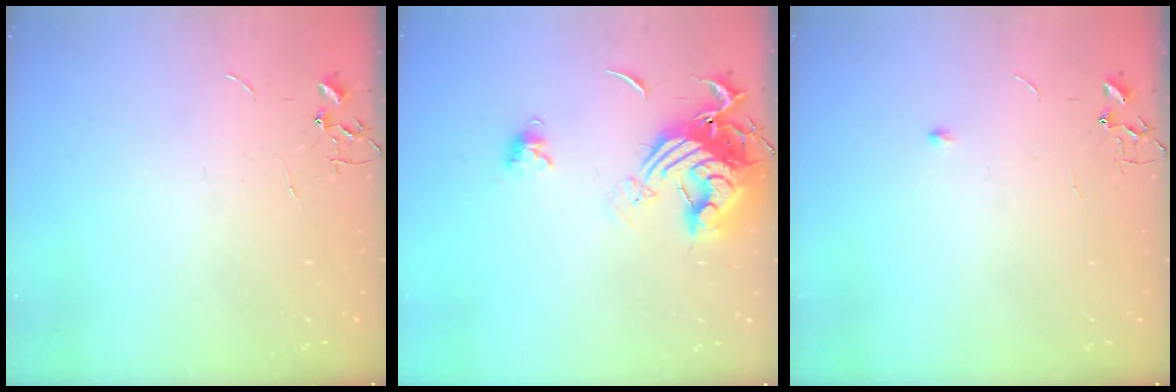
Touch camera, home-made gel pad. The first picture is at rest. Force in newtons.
{"total": 15.0, "press": 14.9, "slide": 1.6}
{"total": 4.6, "press": 4.5, "slide": 0.7}